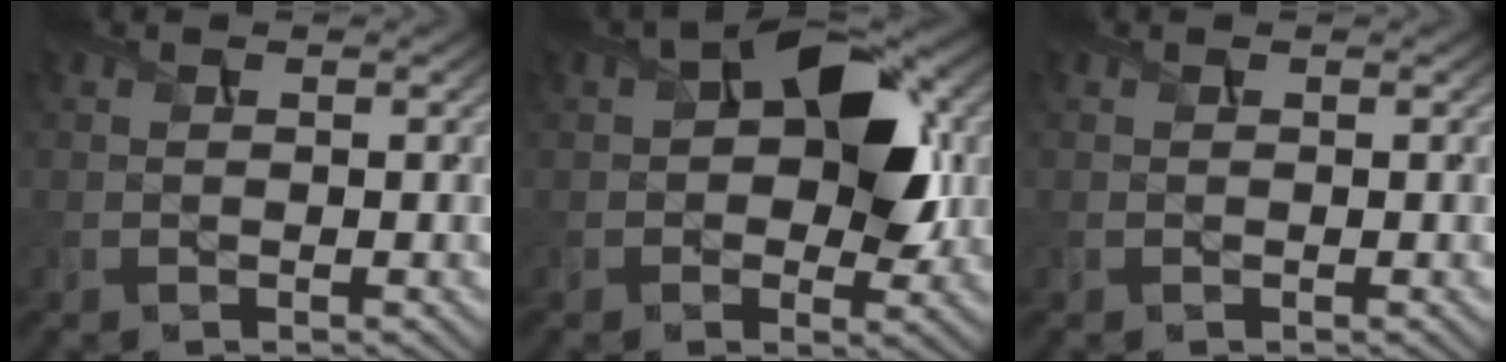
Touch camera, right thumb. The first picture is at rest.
{"total": 9.2, "force": [1.3, 5.4, 7.3], "torque": [-0.100, 0.007, 0.013]}
{"total": 0.0}